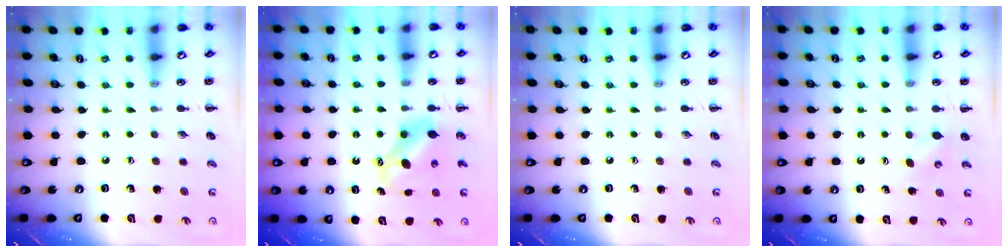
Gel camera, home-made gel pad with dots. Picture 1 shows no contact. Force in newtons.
{"total": 7.3, "press": 7.3, "slide": 0.7}
{"total": 0.0}
{"total": 2.9, "press": 2.9, "slide": 0.6}